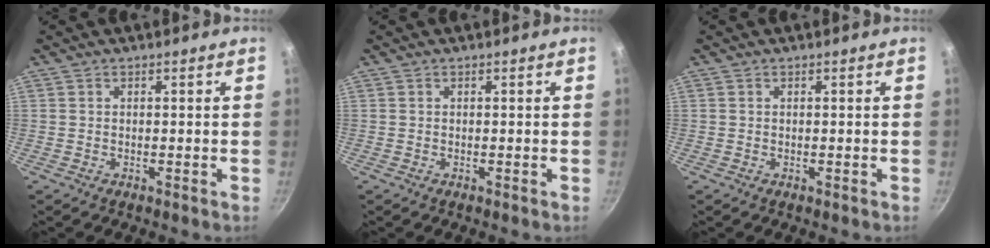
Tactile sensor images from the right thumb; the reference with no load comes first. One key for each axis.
{"total": 0.0}
{"total": 0.0}